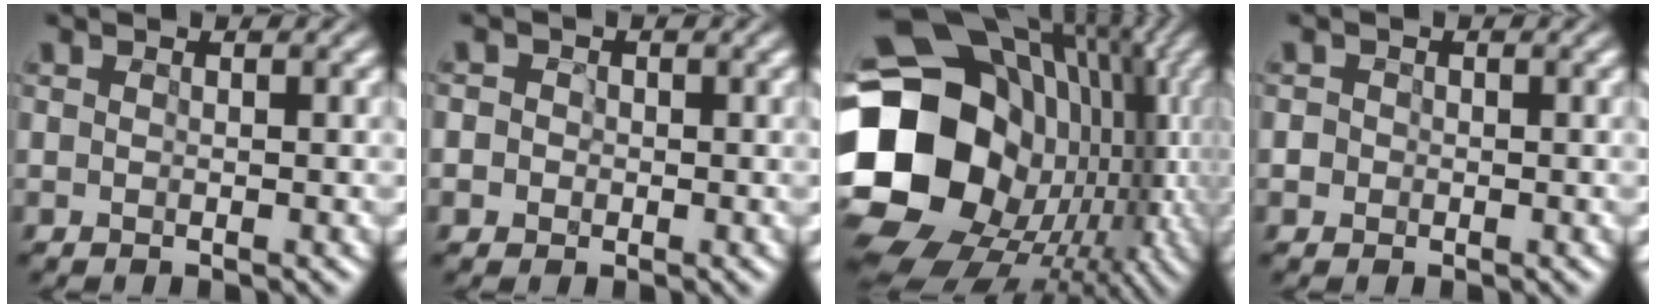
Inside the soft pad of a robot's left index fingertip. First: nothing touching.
{"total": 3.3, "force": [-0.6, 3.1, 0.9], "torque": [0.002, 0.023, -0.035]}
{"total": 20.9, "force": [-2.3, 16.9, 12.1], "torque": [-0.251, 0.003, -0.044]}
{"total": 2.3, "force": [-0.5, 2.1, 0.6], "torque": [0.008, 0.019, -0.027]}